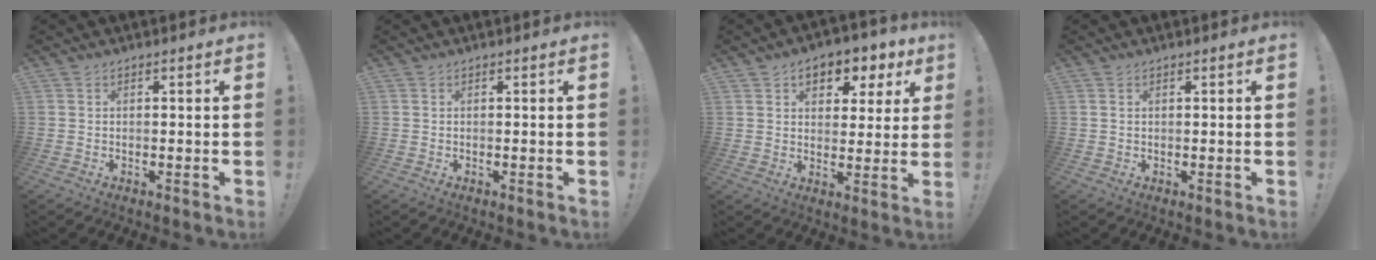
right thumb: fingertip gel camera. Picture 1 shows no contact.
{"total": 0.0}
{"total": 8.1, "force": [4.2, 5.5, 4.2], "torque": [-0.053, -0.022, 0.077]}
{"total": 0.8, "force": [0.5, 0.5, 0.4], "torque": [-0.007, 0.000, 0.010]}